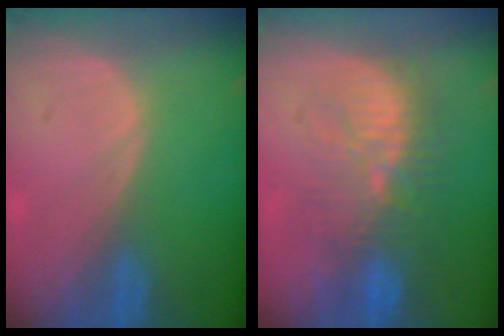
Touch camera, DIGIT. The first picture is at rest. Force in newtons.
{"total": 9.4, "press": 9.2, "slide": 2.0}